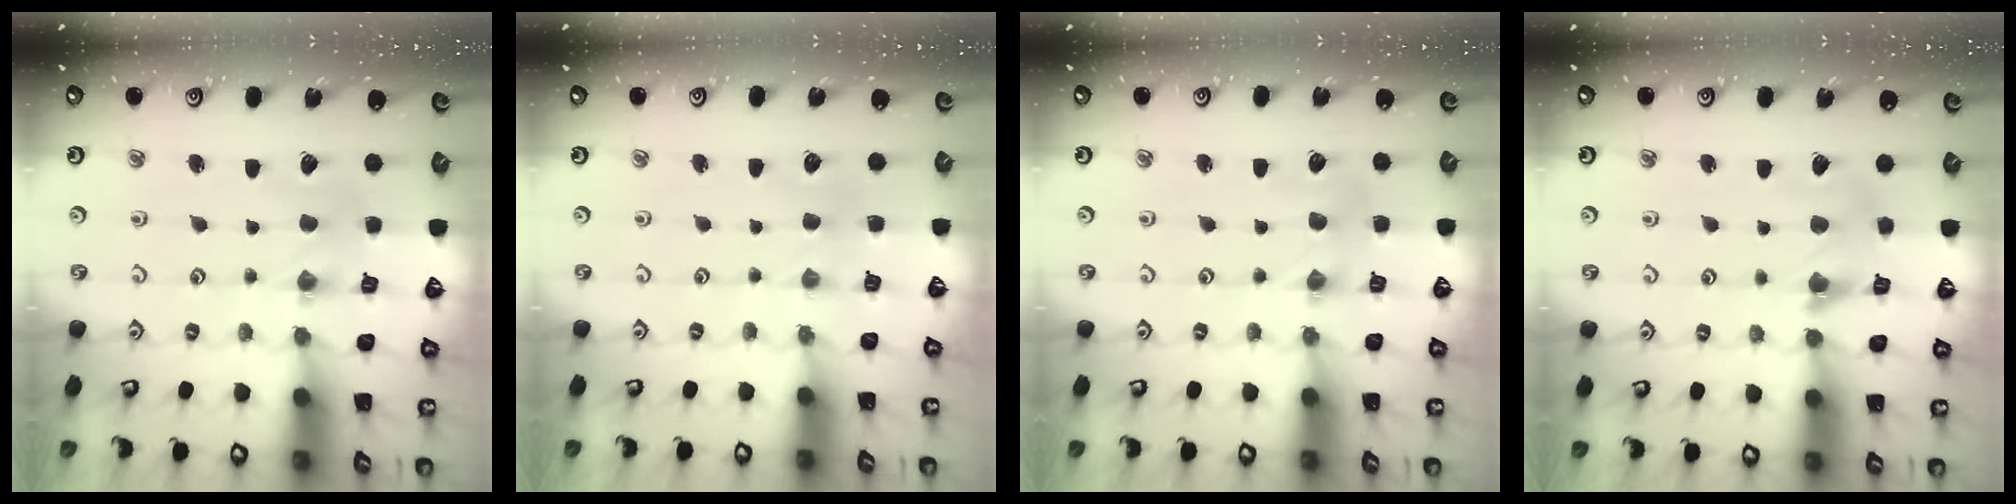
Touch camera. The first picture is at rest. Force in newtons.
{"total": 1.2, "press": 1.2, "slide": 0.2}
{"total": 1.8, "press": 1.8, "slide": 0.3}
{"total": 6.3, "press": 6.3, "slide": 0.7}